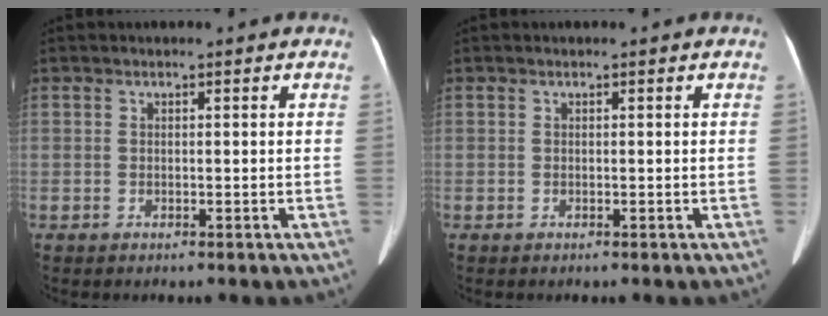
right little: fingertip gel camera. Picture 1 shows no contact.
{"total": 0.0}